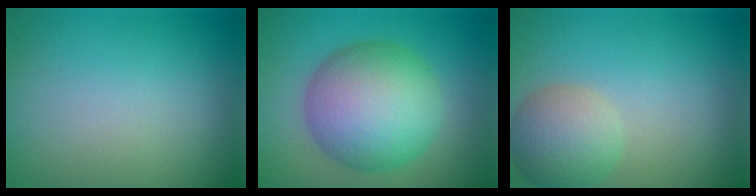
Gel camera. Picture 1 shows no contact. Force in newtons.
{"total": 9.2, "press": 9.2, "slide": 0.4}
{"total": 4.1, "press": 4.1, "slide": 0.4}